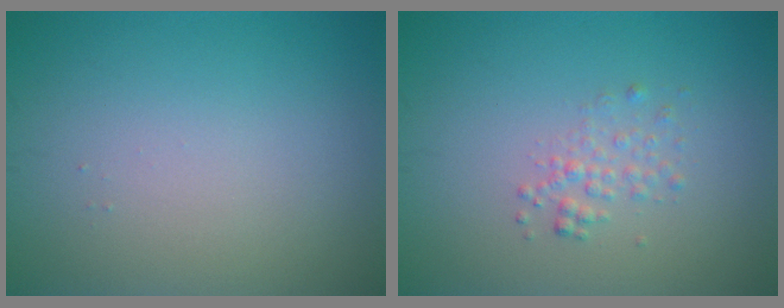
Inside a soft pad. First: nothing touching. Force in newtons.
{"total": 1.4, "press": 1.4, "slide": 0.1}